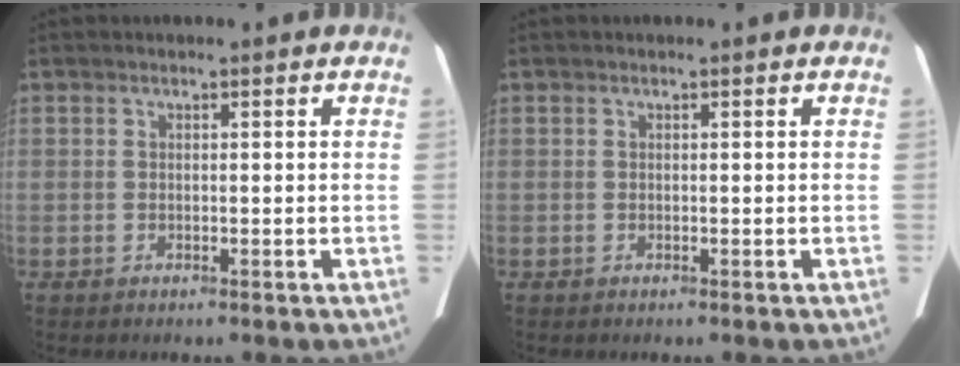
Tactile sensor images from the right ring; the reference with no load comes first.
{"total": 0.0}